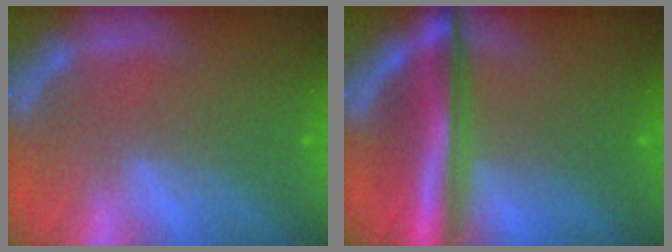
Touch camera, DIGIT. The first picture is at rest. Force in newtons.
{"total": 9.4}